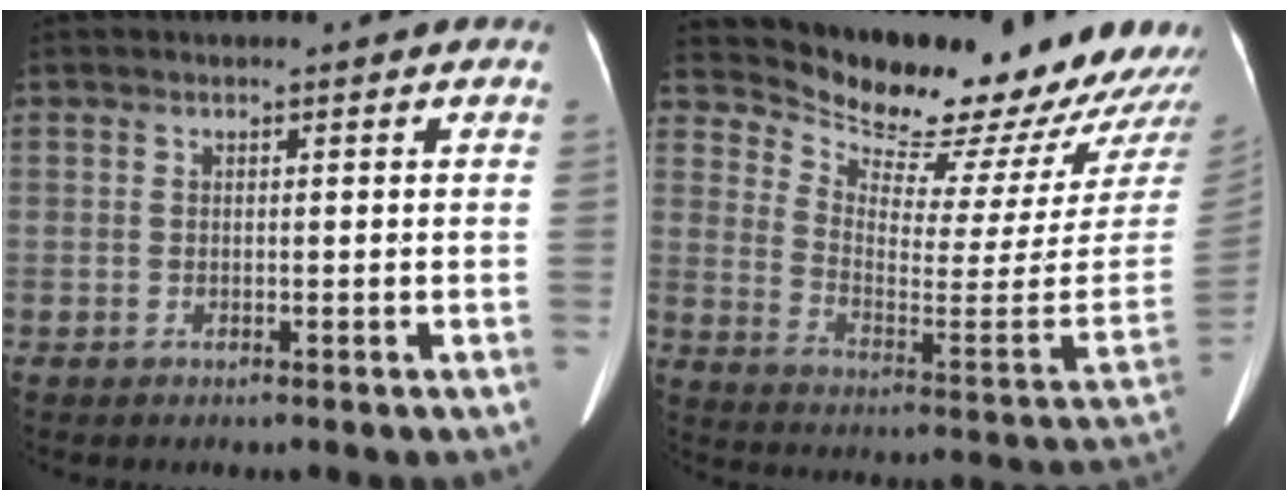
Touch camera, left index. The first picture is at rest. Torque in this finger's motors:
{"motor_torque": [0.13, -0.99, 0.32, 0.02]}